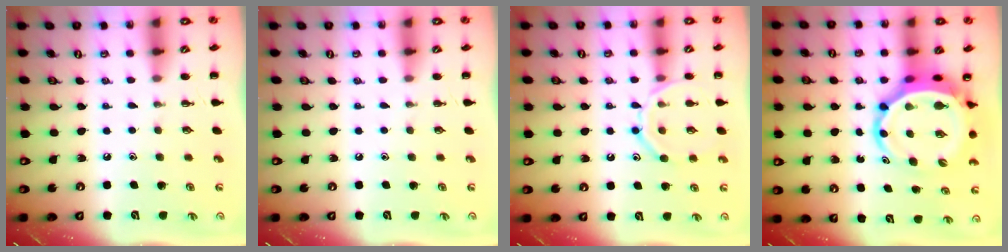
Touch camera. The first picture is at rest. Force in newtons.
{"total": 0.0}
{"total": 12.6, "press": 12.5, "slide": 1.0}
{"total": 7.7, "press": 7.3, "slide": 2.3}